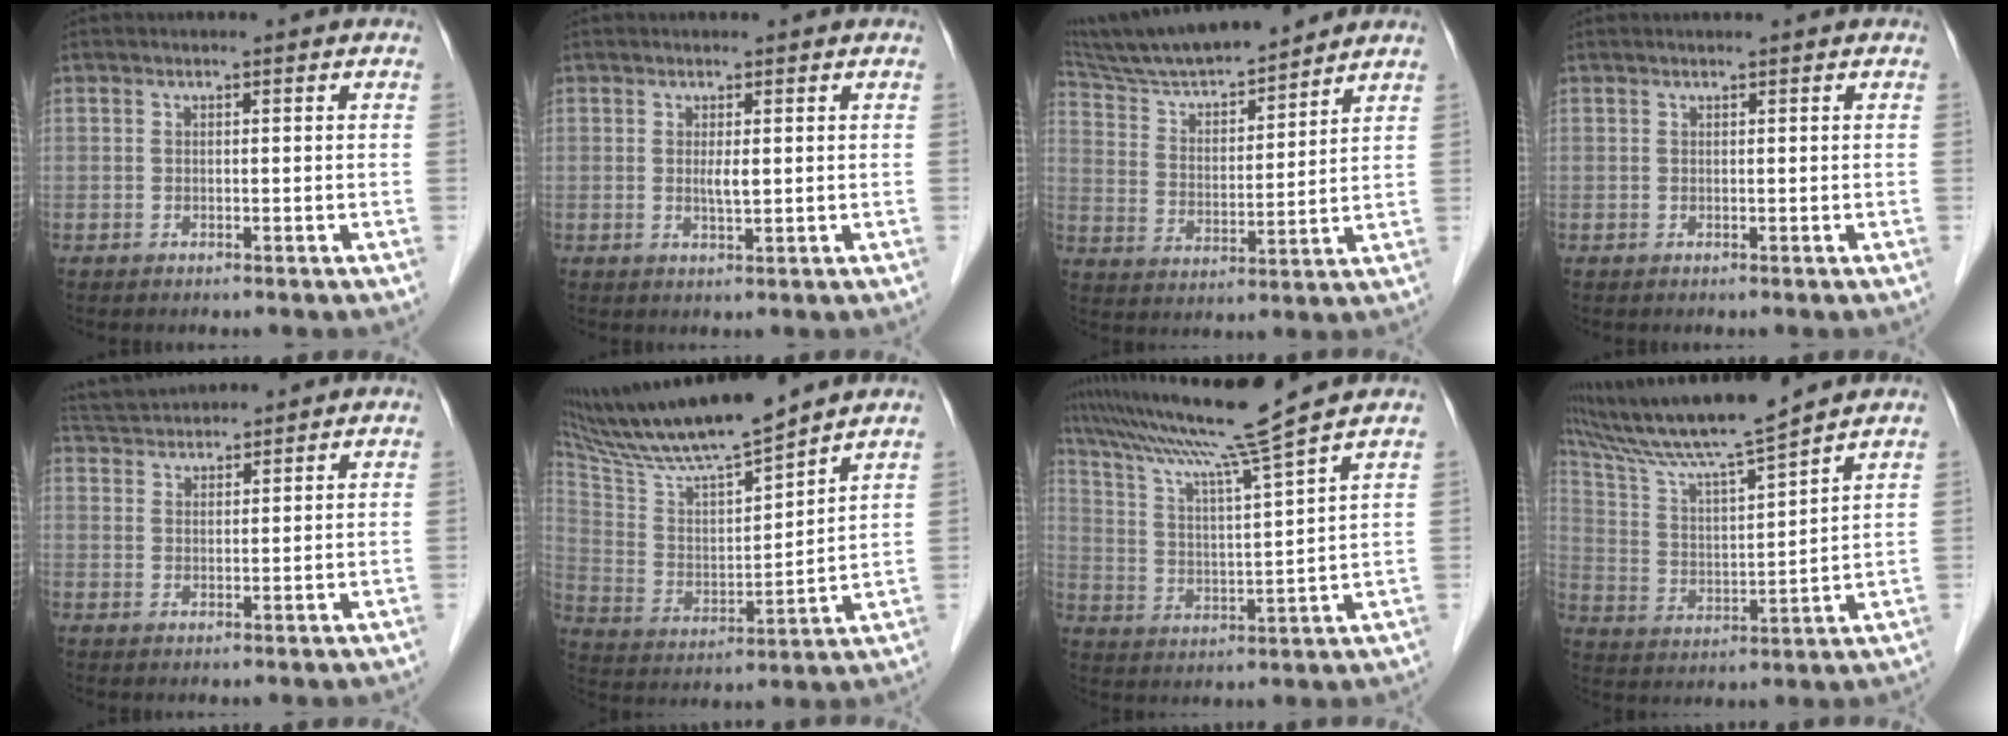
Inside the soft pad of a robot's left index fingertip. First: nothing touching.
{"total": 1.6, "force": [0.4, 0.2, 1.5], "torque": [-0.032, -0.003, 0.009]}
{"total": 15.7, "force": [14.3, 1.6, 6.4], "torque": [-0.117, 0.011, 0.251]}
{"total": 0.8, "force": [0.7, -0.1, 0.3], "torque": [-0.007, 0.010, 0.015]}
{"total": 7.3, "force": [7.1, 0.7, 1.5], "torque": [-0.035, 0.037, 0.124]}
{"total": 18.0, "force": [15.9, 0.4, 8.4], "torque": [-0.158, 0.005, 0.288]}
{"total": 13.2, "force": [11.0, -3.2, 6.5], "torque": [-0.119, -0.011, 0.193]}
{"total": 14.6, "force": [12.6, -1.0, 7.4], "torque": [-0.144, 0.012, 0.226]}